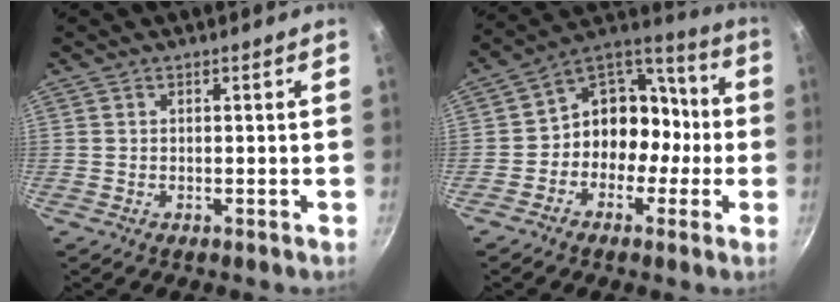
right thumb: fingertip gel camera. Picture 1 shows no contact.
{"total": 12.9, "force": [-2.7, 10.7, 6.6], "torque": [-0.041, 0.067, -0.060]}